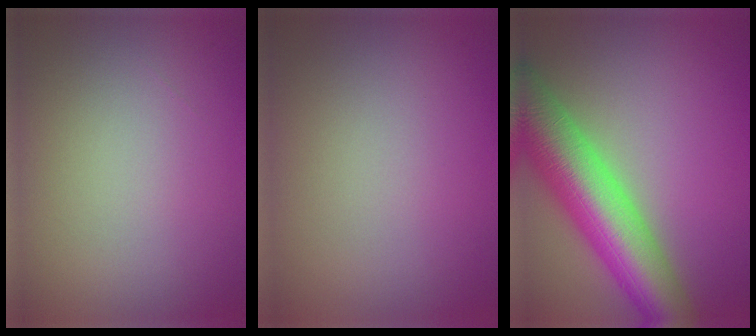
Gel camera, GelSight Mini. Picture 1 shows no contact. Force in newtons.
{"total": 0.0}
{"total": 10.9, "press": 10.9, "slide": 0.5}